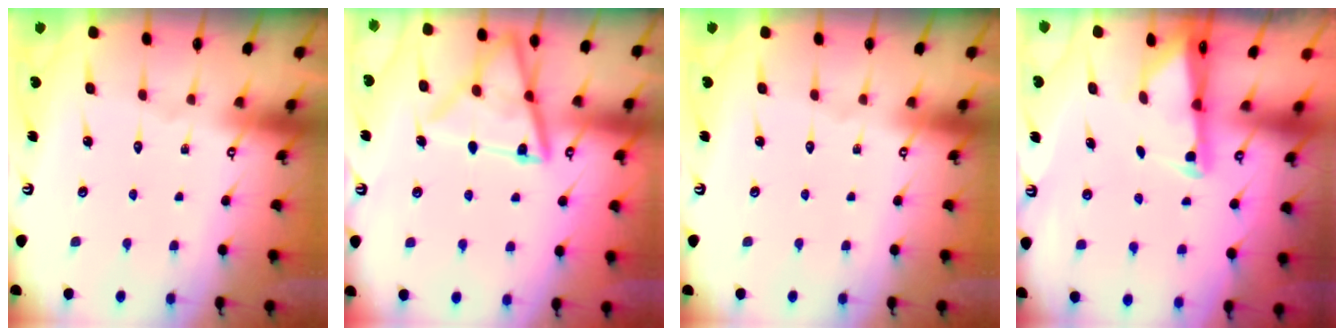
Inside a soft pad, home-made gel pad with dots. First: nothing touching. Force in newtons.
{"total": 15.1, "press": 15.0, "slide": 1.6}
{"total": 0.0}
{"total": 1.8, "press": 1.7, "slide": 0.4}